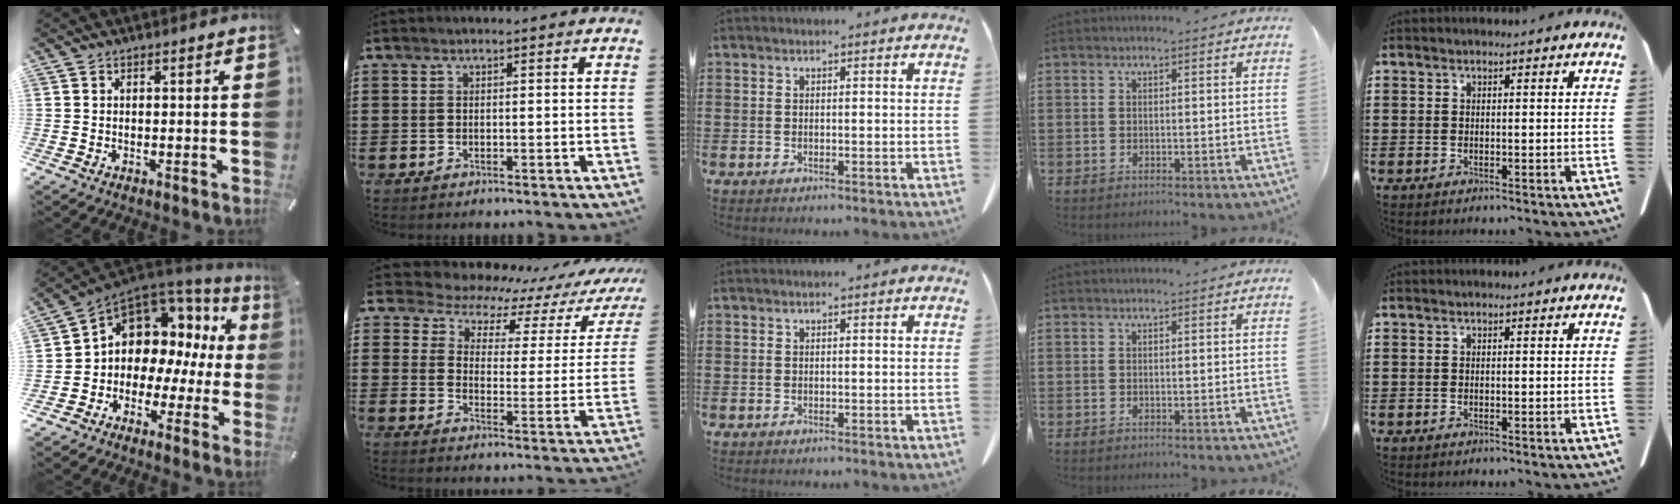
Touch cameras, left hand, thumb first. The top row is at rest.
{"thumb": {"total": 8.8, "force": [3.3, 7.6, 3.0], "torque": [-0.061, -0.038, 0.062]}, "index": {"total": 5.4, "force": [5.1, 1.6, 0.7], "torque": [-0.040, -0.045, 0.083]}}